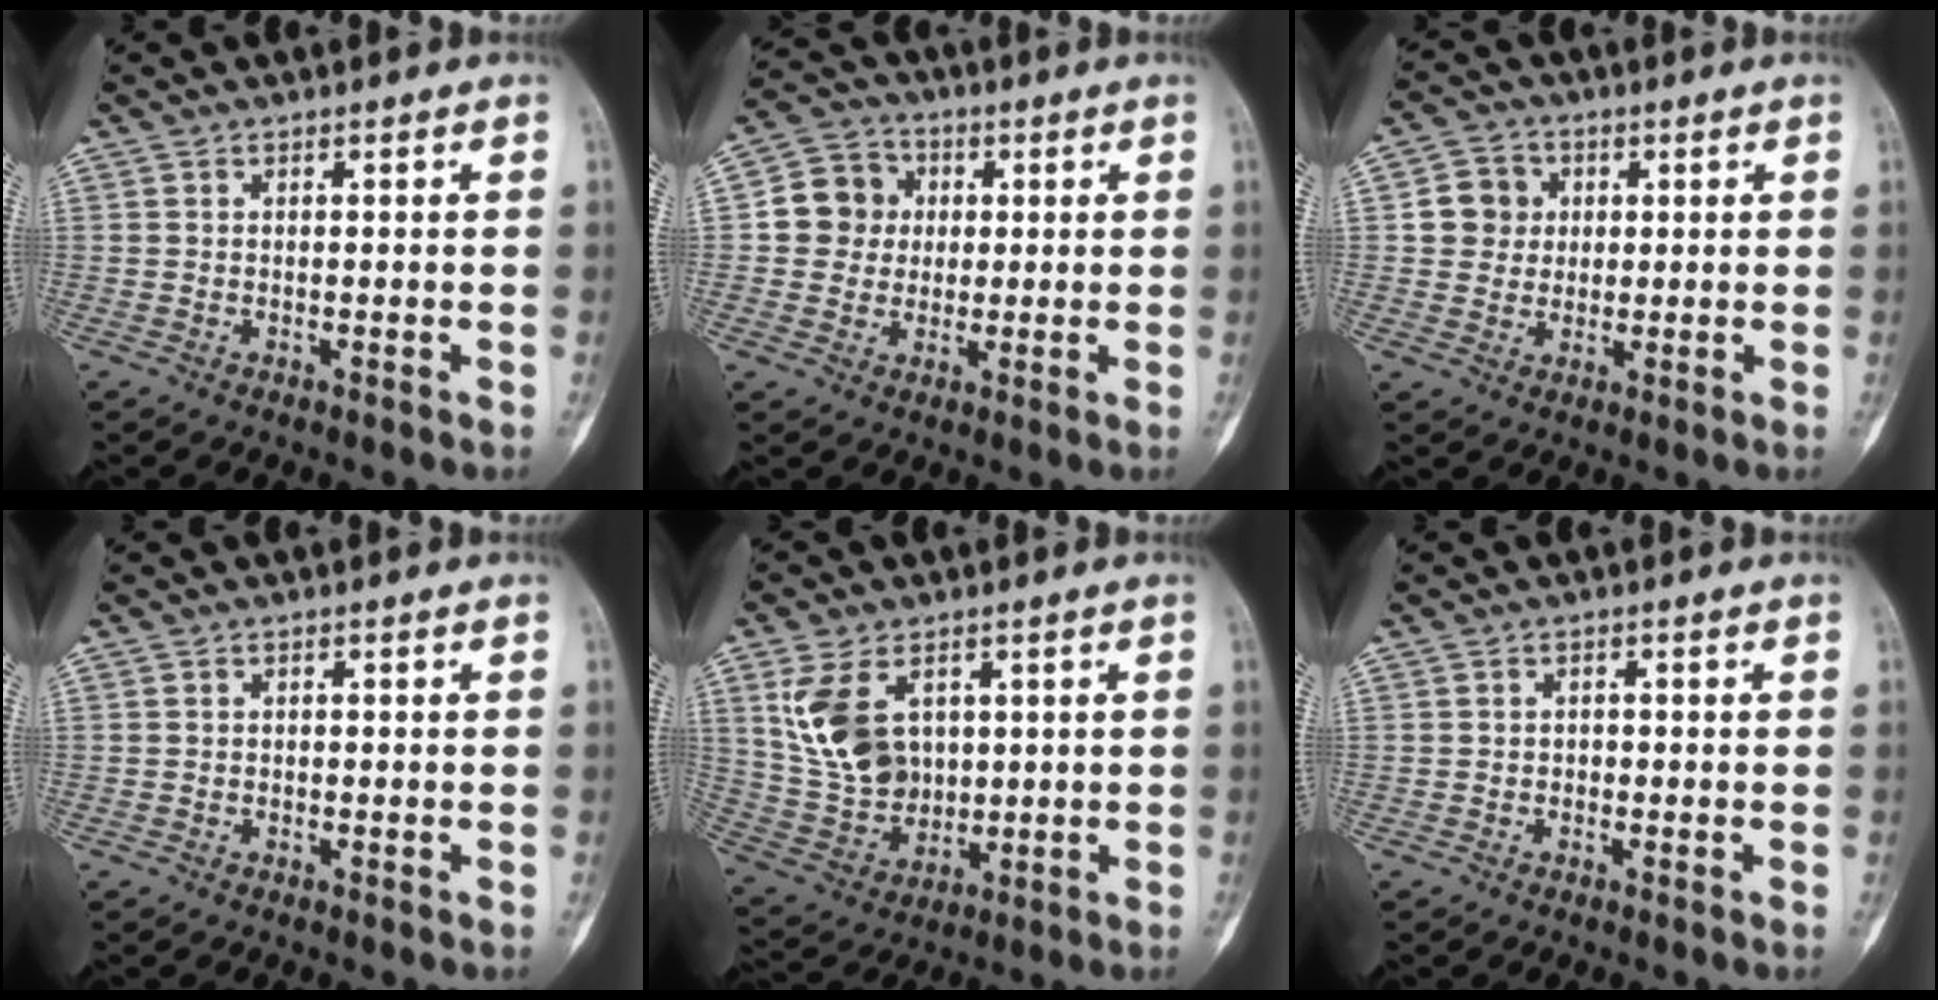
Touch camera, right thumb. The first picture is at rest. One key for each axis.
{"total": 8.6, "fx": 0.8, "fy": 8.0, "fz": 2.9, "tx": -0.014, "ty": 0.011, "tz": 0.004}
{"total": 6.7, "fx": 1.1, "fy": 6.3, "fz": 2.1, "tx": -0.002, "ty": 0.004, "tz": 0.012}
{"total": 0.7, "fx": -0.4, "fy": 0.5, "fz": 0.1, "tx": 0.003, "ty": 0.004, "tz": -0.014}
{"total": 12.3, "fx": 3.8, "fy": 8.6, "fz": 7.9, "tx": -0.130, "ty": -0.008, "tz": 0.089}
{"total": 1.1, "fx": -0.6, "fy": 0.9, "fz": 0.2, "tx": 0.007, "ty": 0.006, "tz": -0.017}